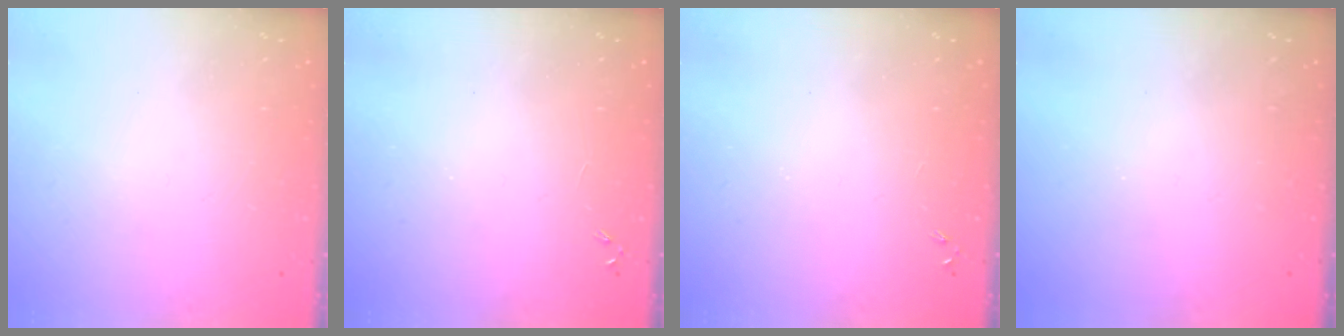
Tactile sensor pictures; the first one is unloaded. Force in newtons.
{"total": 0.0}
{"total": 0.0}
{"total": 0.0}